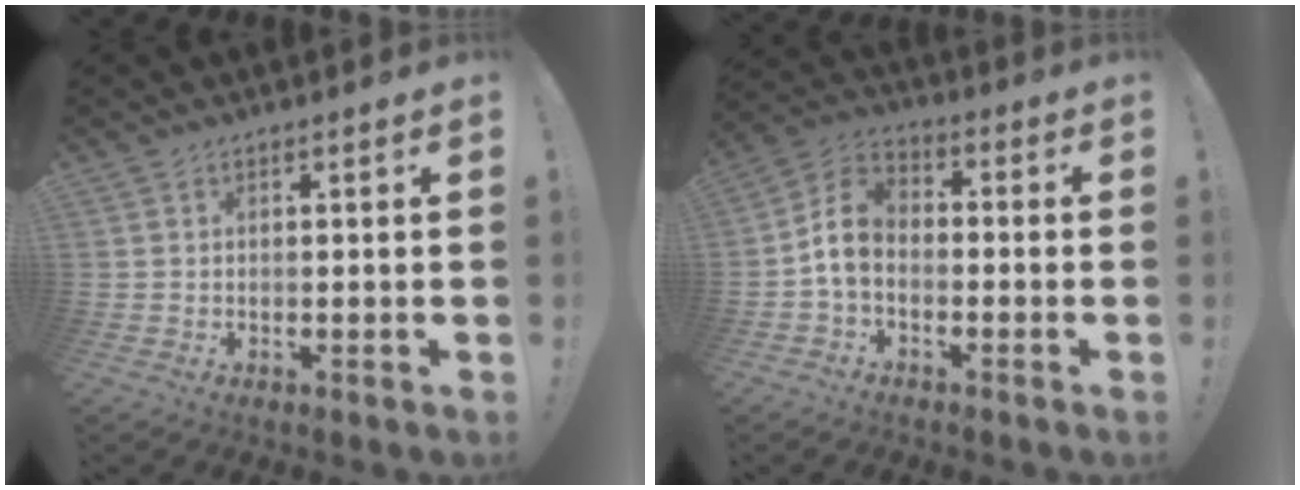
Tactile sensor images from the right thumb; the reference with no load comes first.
{"total": 8.8, "force": [-1.3, 6.1, 6.2], "torque": [-0.117, 0.013, -0.018]}